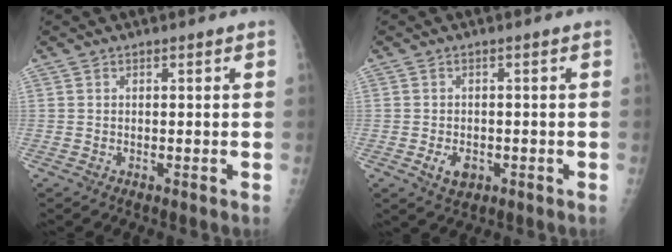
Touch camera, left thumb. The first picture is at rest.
{"total": 3.5, "force": [-1.3, 2.4, 2.2], "torque": [-0.030, 0.003, -0.015]}